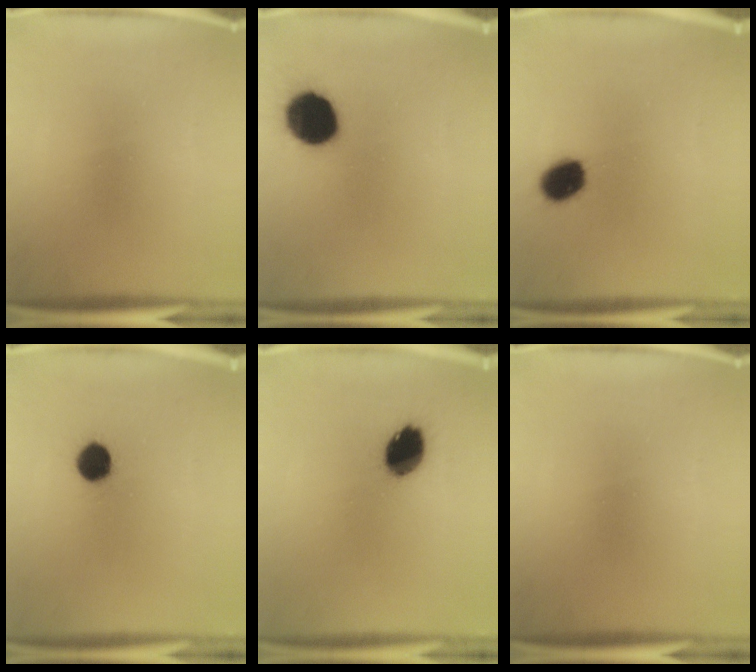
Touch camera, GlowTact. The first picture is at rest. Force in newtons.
{"total": 14.1}
{"total": 8.0}
{"total": 6.8}
{"total": 10.2}
{"total": 0.0}